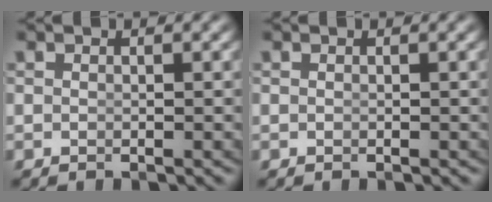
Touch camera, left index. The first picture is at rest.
{"total": 0.0}